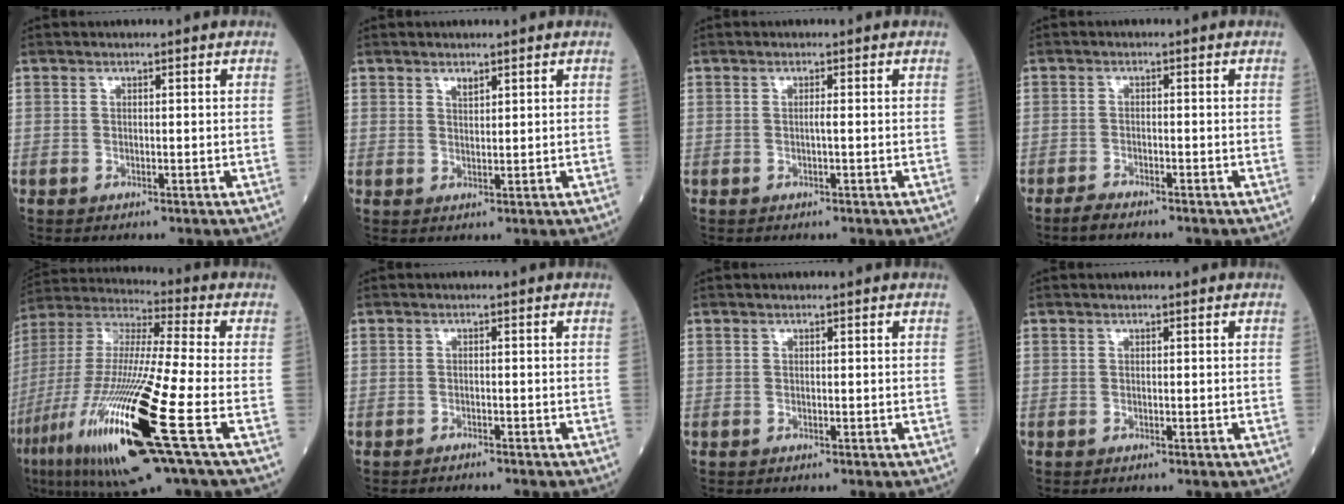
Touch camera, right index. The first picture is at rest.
{"total": 1.3, "force": [1.0, 0.4, 0.6], "torque": [-0.013, -0.004, 0.020]}
{"total": 0.6, "force": [-0.1, -0.2, 0.5], "torque": [-0.006, 0.001, -0.004]}
{"total": 2.1, "force": [-2.0, 0.1, 0.7], "torque": [-0.022, -0.004, -0.038]}
{"total": 25.0, "force": [-9.3, 1.7, 23.2], "torque": [-0.483, -0.053, -0.175]}
{"total": 2.1, "force": [-2.1, 0.0, 0.5], "torque": [-0.009, -0.001, -0.025]}
{"total": 0.0}
{"total": 0.0}